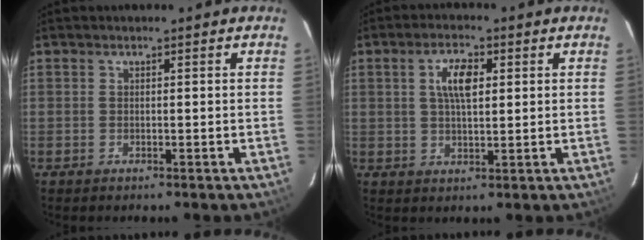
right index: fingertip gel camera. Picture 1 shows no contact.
{"total": 5.6, "force": [1.6, 2.3, 4.9], "torque": [-0.089, 0.010, 0.030]}